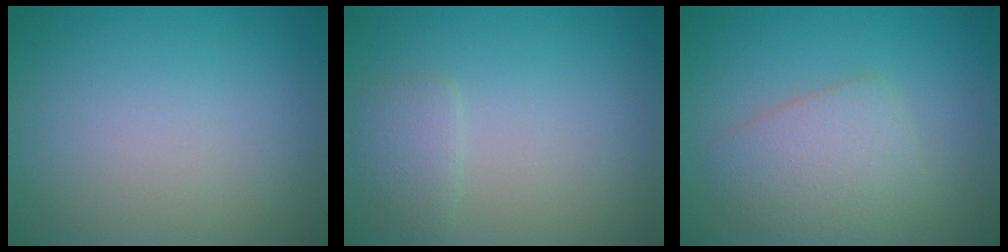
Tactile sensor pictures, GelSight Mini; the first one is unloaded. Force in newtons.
{"total": 1.6, "press": 1.6, "slide": 0.2}
{"total": 3.8, "press": 3.8, "slide": 0.1}